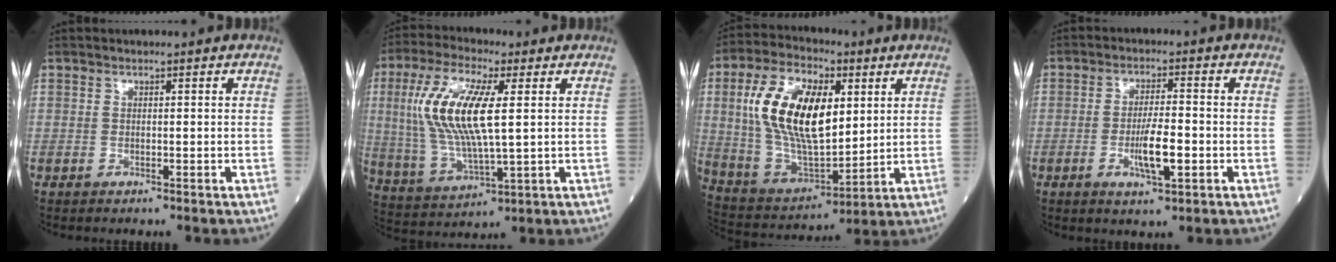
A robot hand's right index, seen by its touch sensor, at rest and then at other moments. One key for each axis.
{"total": 14.3, "fx": 2.7, "fy": 3.5, "fz": 13.6, "tx": -0.297, "ty": 0.008, "tz": 0.052}
{"total": 18.3, "fx": 4.4, "fy": 8.1, "fz": 15.9, "tx": -0.316, "ty": 0.015, "tz": 0.087}
{"total": 6.1, "fx": -1.8, "fy": 1.1, "fz": 5.7, "tx": -0.108, "ty": -0.005, "tz": -0.029}